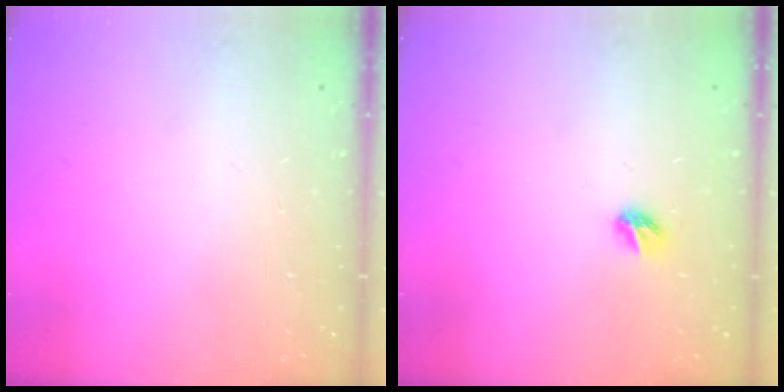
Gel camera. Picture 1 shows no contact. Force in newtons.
{"total": 5.8, "press": 5.8, "slide": 0.7}